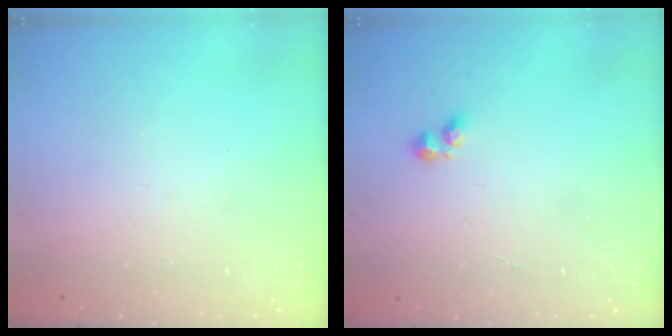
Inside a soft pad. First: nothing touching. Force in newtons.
{"total": 2.5, "press": 2.3, "slide": 0.9}